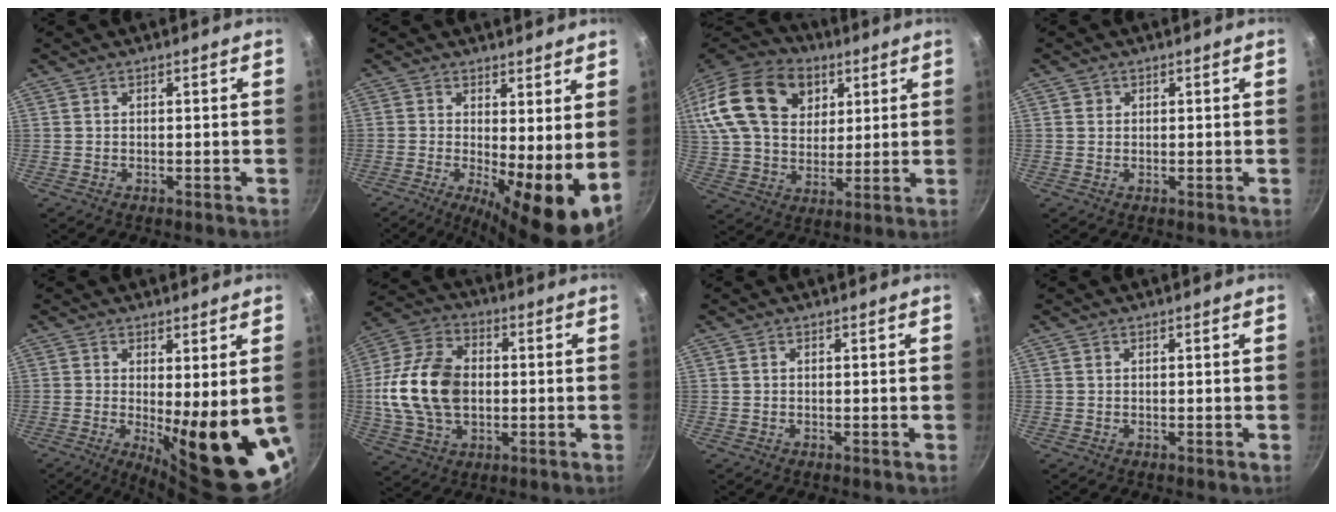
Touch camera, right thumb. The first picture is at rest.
{"total": 10.6, "force": [-0.3, 3.1, 10.1], "torque": [-0.137, -0.014, -0.006]}
{"total": 28.5, "force": [10.7, 20.3, 17.0], "torque": [-0.353, 0.025, 0.186]}
{"total": 1.1, "force": [0.4, 1.0, 0.2], "torque": [0.001, 0.003, 0.003]}
{"total": 14.4, "force": [-1.4, 3.9, 13.8], "torque": [-0.164, -0.030, -0.004]}
{"total": 18.1, "force": [0.0, 12.6, 13.0], "torque": [-0.236, 0.020, -0.004]}
{"total": 0.0}
{"total": 0.0}